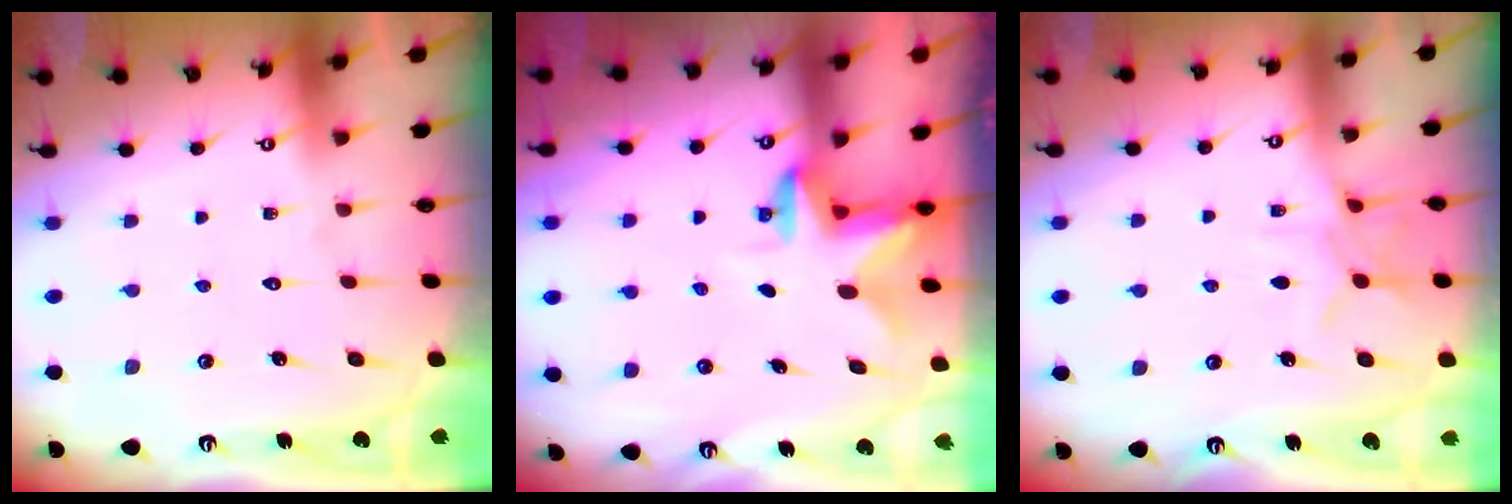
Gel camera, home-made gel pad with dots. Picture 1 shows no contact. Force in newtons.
{"total": 2.5, "press": 2.4, "slide": 0.6}
{"total": 8.3, "press": 8.3, "slide": 0.6}